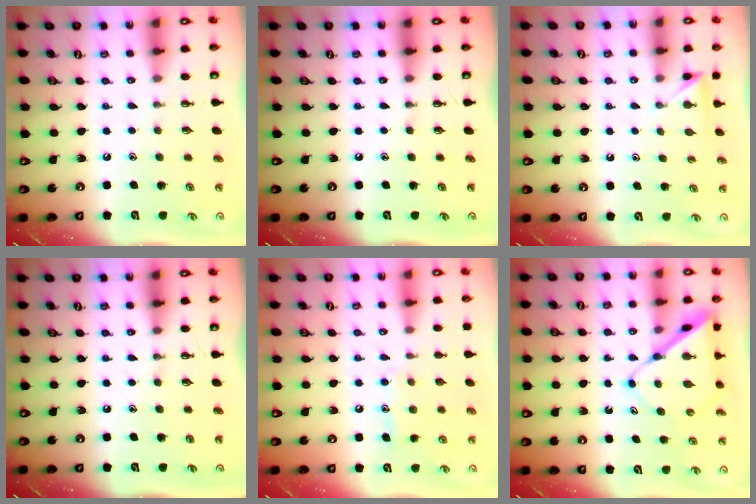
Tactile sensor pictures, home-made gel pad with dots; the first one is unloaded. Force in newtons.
{"total": 0.0}
{"total": 2.3, "press": 2.3, "slide": 0.3}
{"total": 0.0}
{"total": 9.2, "press": 9.2, "slide": 0.6}
{"total": 9.4, "press": 9.3, "slide": 0.7}